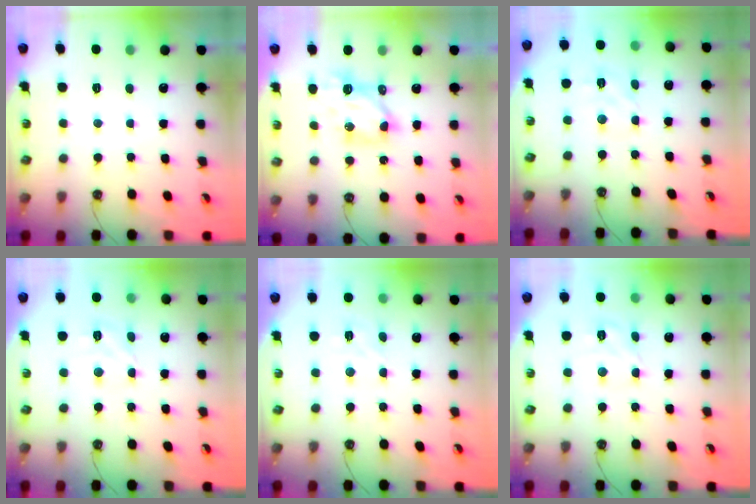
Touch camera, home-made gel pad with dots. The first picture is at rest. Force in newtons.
{"total": 6.4, "press": 6.4, "slide": 0.5}
{"total": 3.2, "press": 3.2, "slide": 0.1}
{"total": 6.4, "press": 6.4, "slide": 0.7}
{"total": 2.9, "press": 2.8, "slide": 0.5}
{"total": 6.1, "press": 6.1, "slide": 0.3}